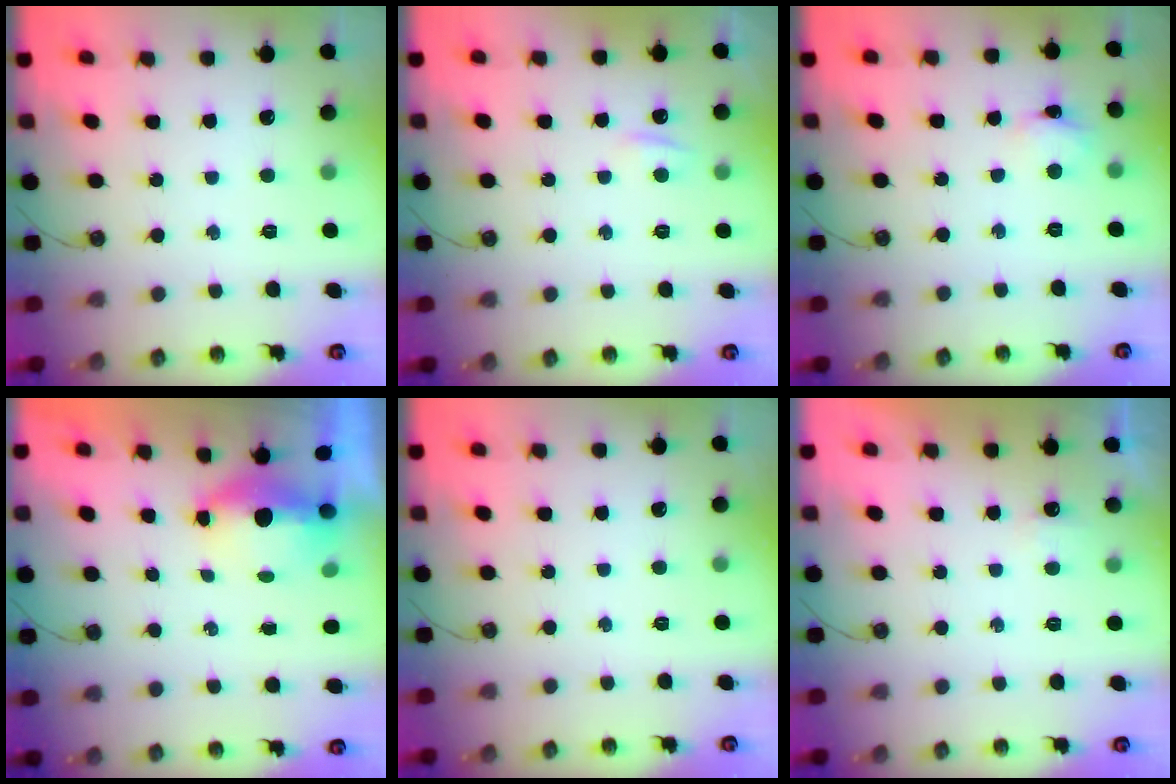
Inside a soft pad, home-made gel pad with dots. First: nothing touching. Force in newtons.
{"total": 3.6, "press": 3.5, "slide": 0.4}
{"total": 2.9, "press": 2.9, "slide": 0.2}
{"total": 12.6, "press": 6.4, "slide": 10.8}
{"total": 0.0}
{"total": 2.9, "press": 2.8, "slide": 0.5}